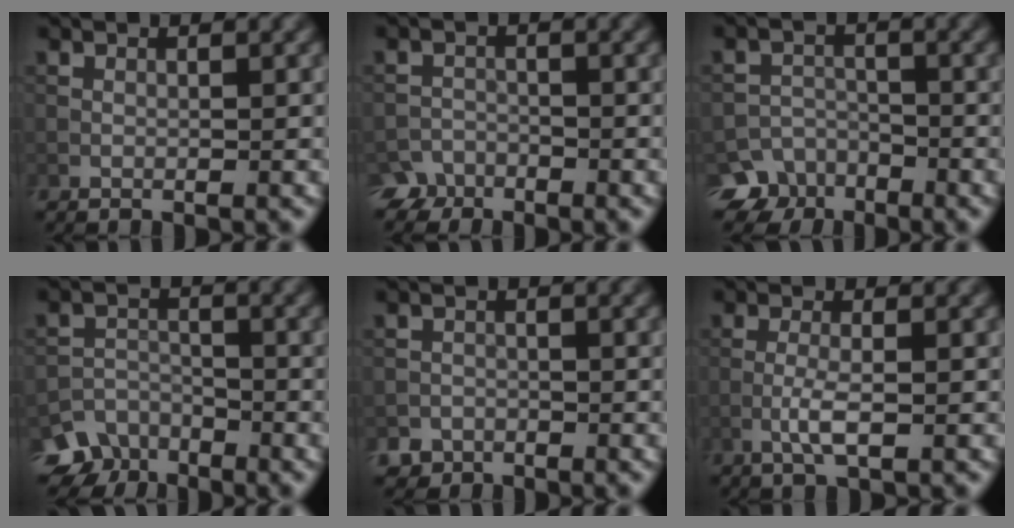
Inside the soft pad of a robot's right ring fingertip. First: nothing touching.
{"total": 3.4, "force": [-2.8, 1.8, 0.1], "torque": [0.009, -0.001, -0.046]}
{"total": 5.5, "force": [-4.2, 3.6, 0.4], "torque": [0.015, -0.004, -0.060]}
{"total": 4.9, "force": [-3.9, 2.9, 0.7], "torque": [-0.002, -0.010, -0.068]}
{"total": 2.7, "force": [-2.2, 1.7, 0.0], "torque": [0.013, 0.005, -0.033]}
{"total": 2.3, "force": [-0.8, 0.4, 2.1], "torque": [-0.045, 0.003, -0.022]}